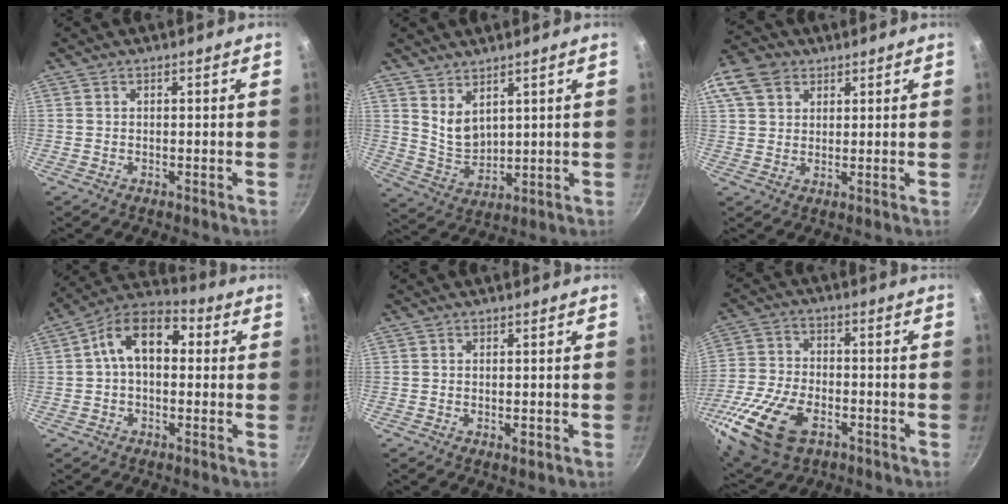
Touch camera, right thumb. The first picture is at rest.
{"total": 6.2, "force": [3.9, 3.4, 3.5], "torque": [-0.052, -0.040, 0.086]}
{"total": 11.7, "force": [5.5, 8.7, 5.6], "torque": [-0.114, 0.014, 0.096]}
{"total": 12.1, "force": [1.6, 7.8, 9.2], "torque": [-0.120, 0.035, 0.005]}
{"total": 1.3, "force": [-0.5, 0.5, 1.1], "torque": [-0.017, -0.002, -0.009]}
{"total": 19.4, "force": [-8.6, 11.7, 12.9], "torque": [-0.272, 0.015, -0.158]}